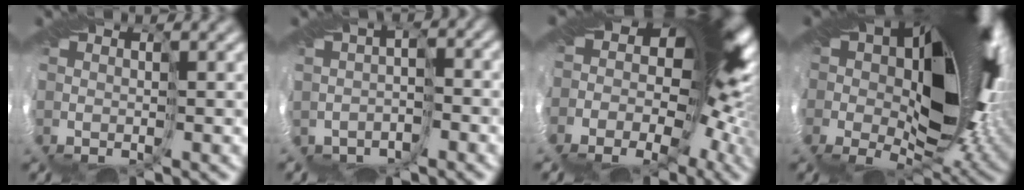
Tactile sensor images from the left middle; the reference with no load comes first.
{"total": 3.1, "force": [-2.2, 1.6, 1.4], "torque": [-0.019, -0.004, -0.046]}
{"total": 15.4, "force": [0.5, 9.8, 11.9], "torque": [-0.162, 0.021, -0.012]}
{"total": 19.2, "force": [3.7, 11.6, 14.9], "torque": [-0.220, 0.014, 0.063]}